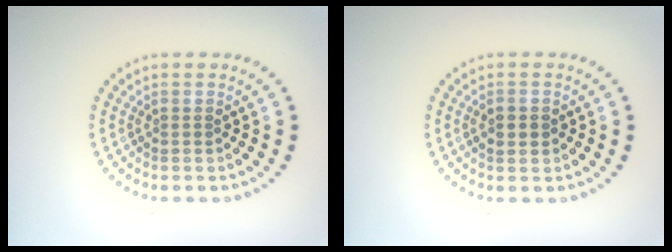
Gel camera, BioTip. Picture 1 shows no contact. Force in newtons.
{"total": 1.2, "press": 1.2, "slide": 0.1}